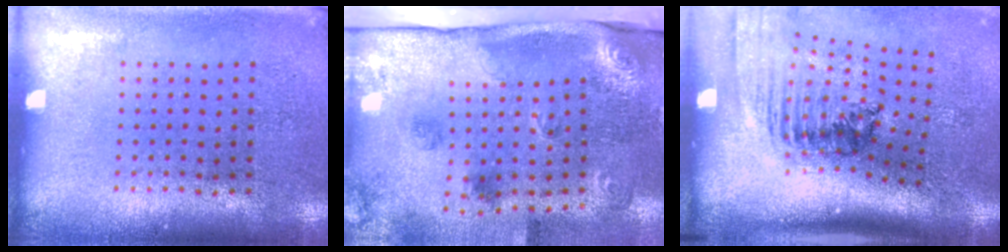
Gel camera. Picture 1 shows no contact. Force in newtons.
{"total": 3.0, "press": 2.0, "slide": 2.2}
{"total": 2.0, "press": 1.4, "slide": 1.4}